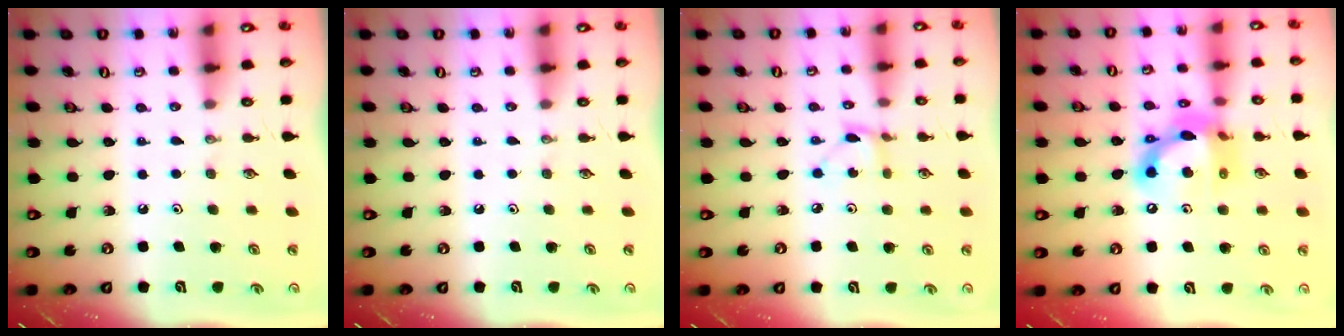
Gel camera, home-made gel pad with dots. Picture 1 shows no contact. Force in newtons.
{"total": 0.0}
{"total": 2.9, "press": 2.9, "slide": 0.4}
{"total": 14.3, "press": 14.3, "slide": 0.9}